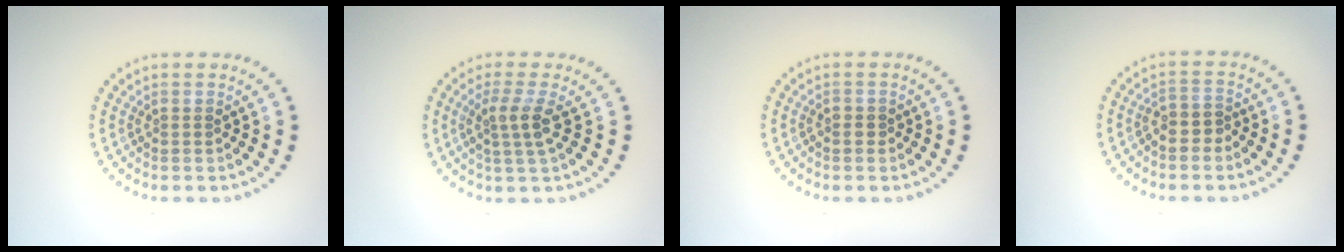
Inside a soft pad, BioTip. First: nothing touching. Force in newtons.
{"total": 2.5, "press": 1.9, "slide": 1.6}
{"total": 0.5, "press": 0.4, "slide": 0.3}
{"total": 1.4, "press": 1.3, "slide": 0.7}